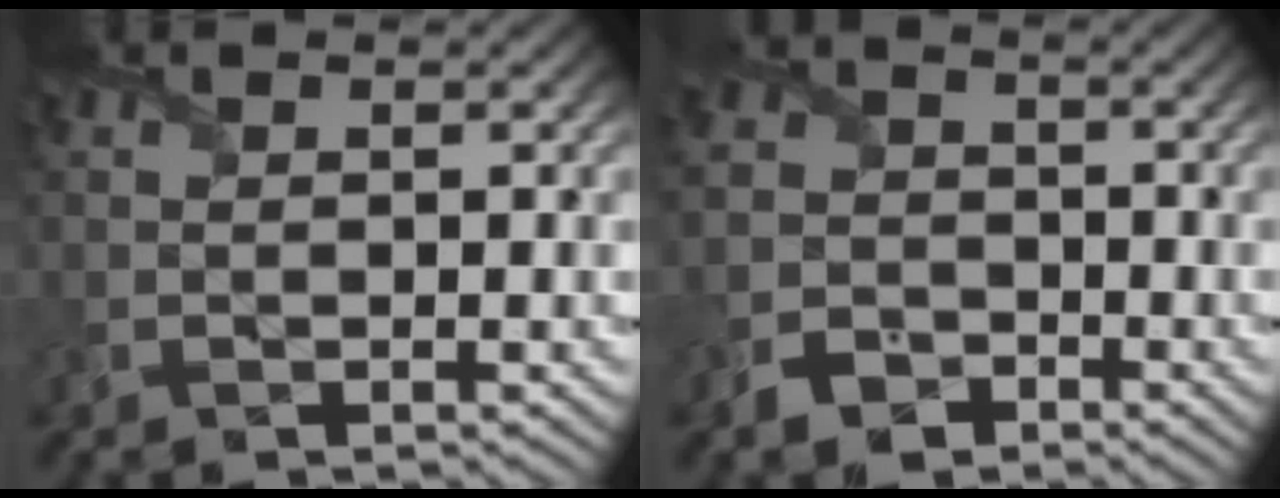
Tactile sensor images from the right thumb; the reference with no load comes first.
{"total": 3.9, "force": [-2.6, 2.7, 1.1], "torque": [-0.031, -0.002, -0.062]}